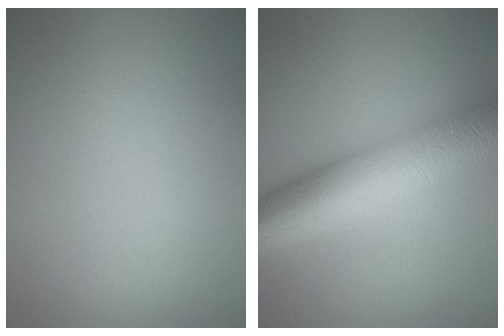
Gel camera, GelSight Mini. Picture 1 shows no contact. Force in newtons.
{"total": 10.0, "press": 10.0, "slide": 0.1}